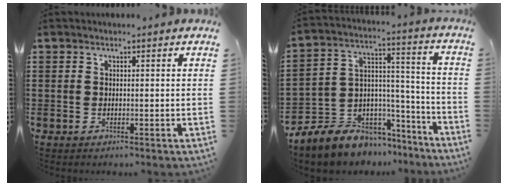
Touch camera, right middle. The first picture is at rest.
{"total": 6.8, "force": [-5.8, 3.6, 0.0], "torque": [-0.023, -0.008, -0.111]}